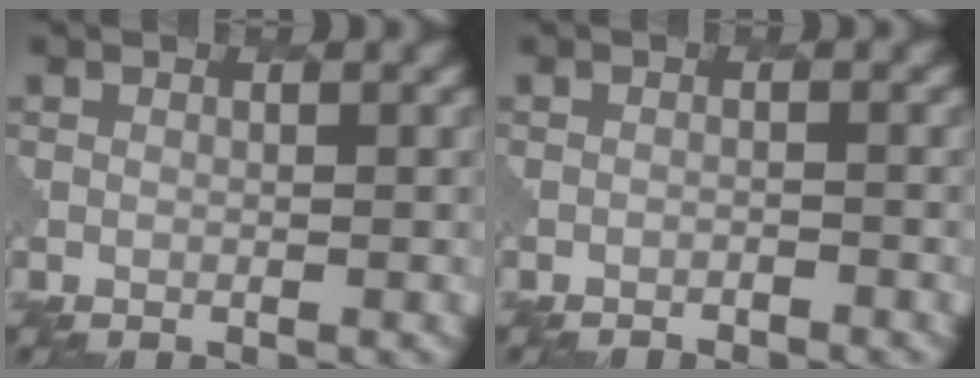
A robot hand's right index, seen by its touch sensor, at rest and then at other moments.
{"total": 1.5, "force": [-1.5, 0.0, 0.0], "torque": [0.005, 0.007, -0.024]}